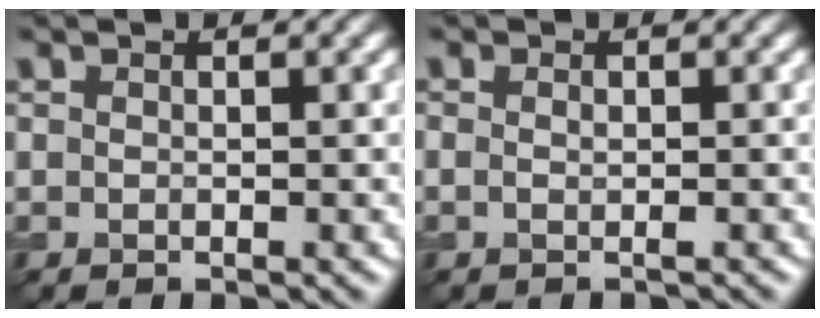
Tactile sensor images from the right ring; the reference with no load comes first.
{"total": 1.0, "force": [-0.3, 0.3, 0.9], "torque": [-0.015, 0.000, -0.003]}